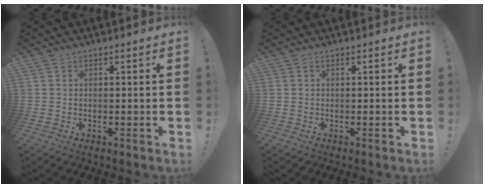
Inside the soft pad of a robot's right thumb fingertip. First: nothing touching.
{"total": 0.0}